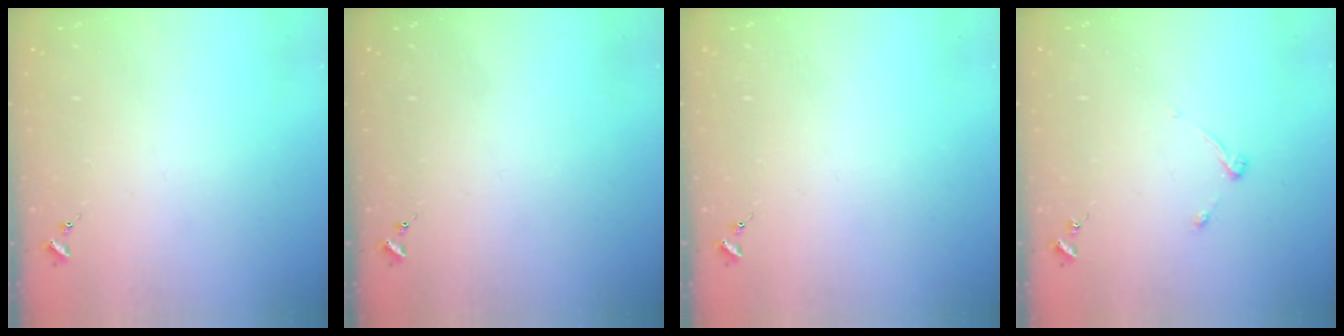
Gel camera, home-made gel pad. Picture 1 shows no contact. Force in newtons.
{"total": 0.0}
{"total": 0.0}
{"total": 3.7, "press": 3.6, "slide": 0.6}